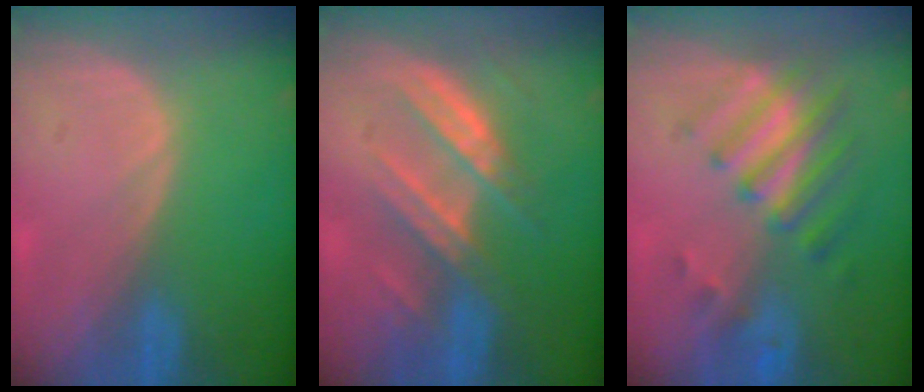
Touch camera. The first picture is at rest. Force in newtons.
{"total": 7.5, "press": 7.2, "slide": 1.9}
{"total": 7.9, "press": 7.1, "slide": 3.6}